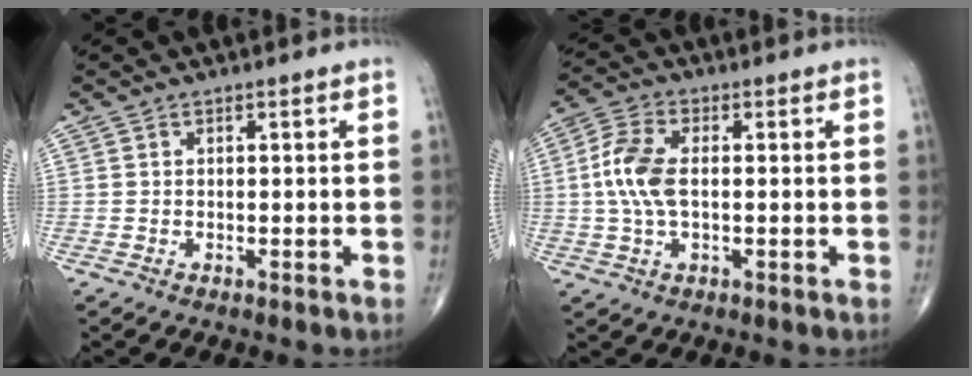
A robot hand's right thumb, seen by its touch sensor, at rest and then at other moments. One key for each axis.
{"total": 9.3, "fx": 0.2, "fy": 4.9, "fz": 7.9, "tx": -0.179, "ty": 0.015, "tz": 0.001}